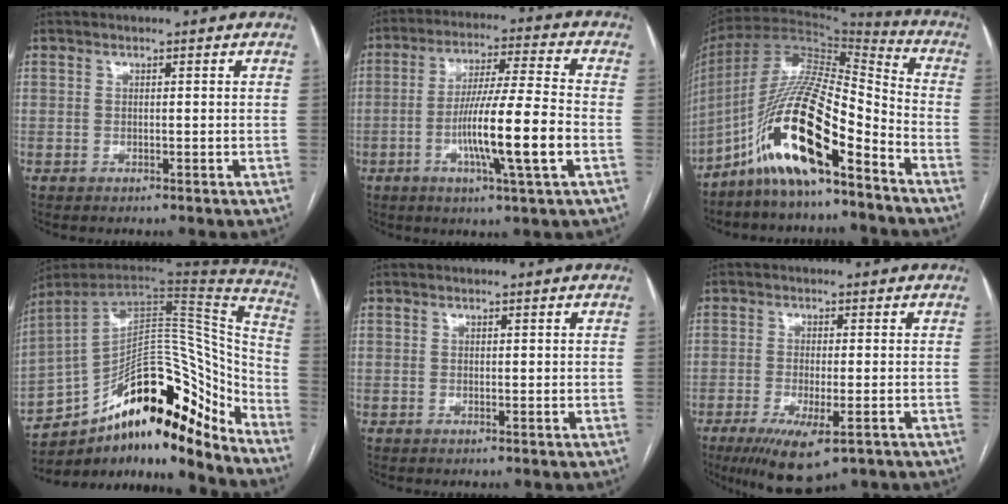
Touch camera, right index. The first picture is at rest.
{"total": 13.1, "force": [-3.5, -0.3, 12.6], "torque": [-0.230, -0.006, -0.064]}
{"total": 17.1, "force": [-10.0, 3.1, 13.5], "torque": [-0.265, 0.009, -0.179]}
{"total": 24.7, "force": [-16.7, 7.9, 16.5], "torque": [-0.217, 0.049, -0.253]}
{"total": 0.0}
{"total": 8.7, "force": [-4.9, 2.1, 6.9], "torque": [-0.116, -0.023, -0.075]}